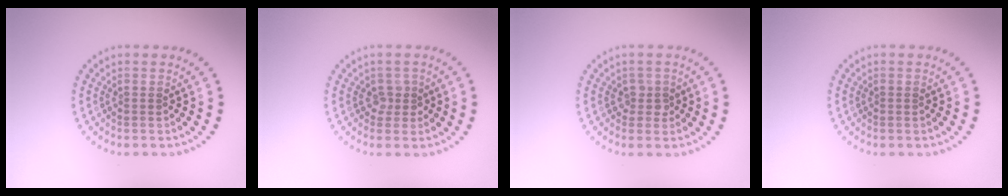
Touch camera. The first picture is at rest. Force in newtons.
{"total": 1.3, "press": 1.1, "slide": 0.8}
{"total": 1.2, "press": 1.0, "slide": 0.6}
{"total": 0.0}